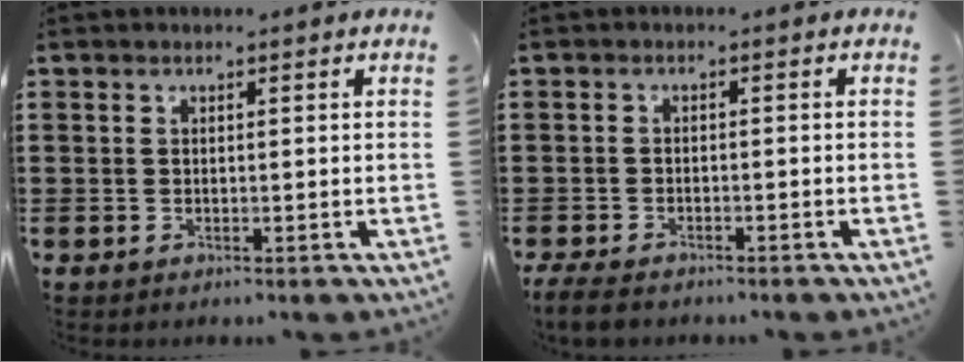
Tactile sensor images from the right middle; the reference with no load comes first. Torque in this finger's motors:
{"motor_torque": [0.24, 0.13, 0.15, 0.07]}